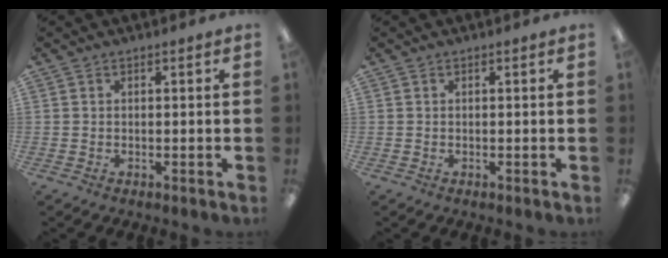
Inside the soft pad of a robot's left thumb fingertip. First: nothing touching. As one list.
[{"total": 0.0}]